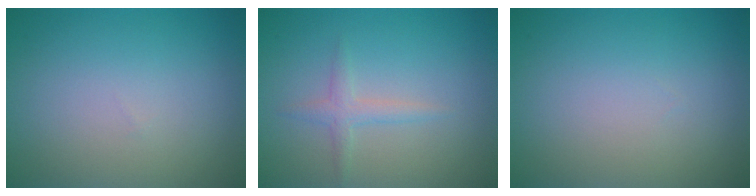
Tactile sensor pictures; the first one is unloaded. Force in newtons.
{"total": 1.5, "press": 1.5, "slide": 0.1}
{"total": 0.0}